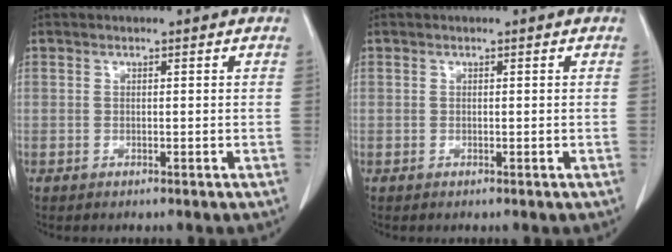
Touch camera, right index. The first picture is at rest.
{"total": 0.0}